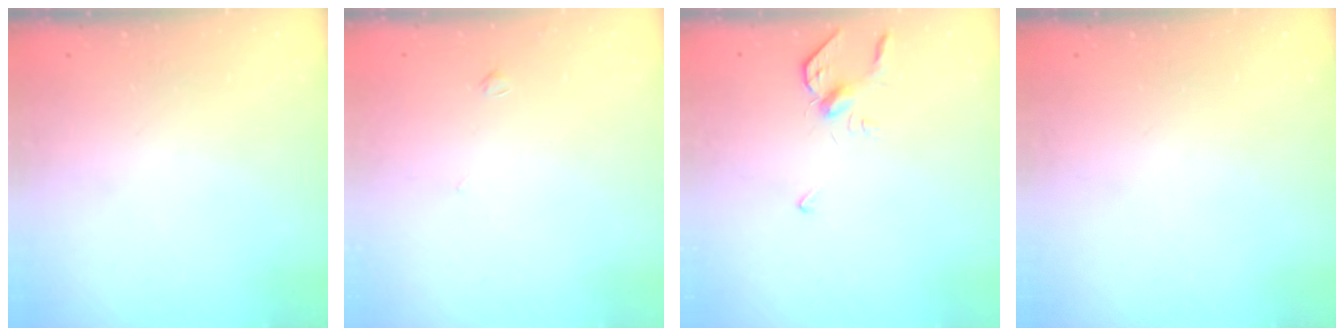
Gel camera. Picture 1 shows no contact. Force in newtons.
{"total": 1.5, "press": 1.4, "slide": 0.5}
{"total": 4.1, "press": 4.0, "slide": 0.9}
{"total": 0.0}